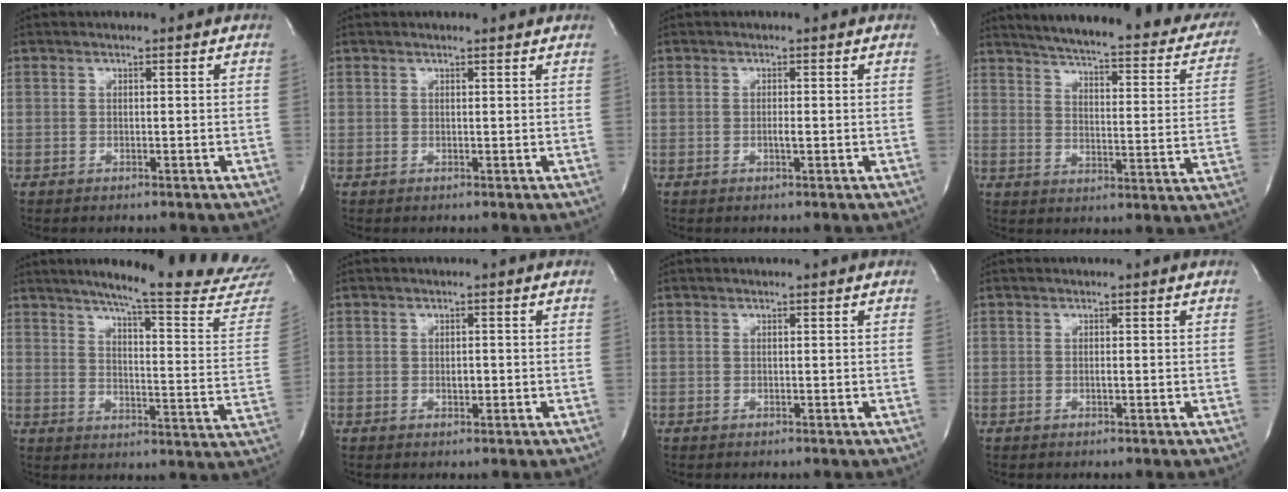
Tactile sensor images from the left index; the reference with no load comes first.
{"total": 1.7, "force": [1.6, 0.1, 0.6], "torque": [-0.014, 0.010, 0.018]}
{"total": 0.9, "force": [-0.2, 0.0, 0.9], "torque": [-0.017, -0.001, -0.004]}
{"total": 28.6, "force": [24.4, 6.1, 13.7], "torque": [-0.200, -0.046, 0.285]}
{"total": 23.5, "force": [21.2, -0.3, 9.9], "torque": [-0.135, -0.103, 0.255]}
{"total": 1.0, "force": [-0.1, 0.6, 0.9], "torque": [-0.015, 0.000, -0.001]}
{"total": 0.0}
{"total": 0.0}